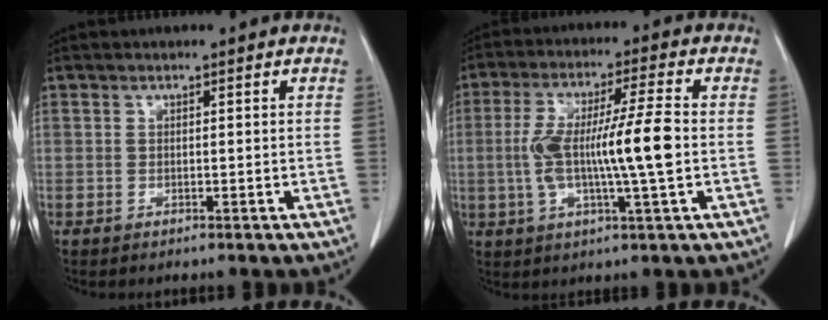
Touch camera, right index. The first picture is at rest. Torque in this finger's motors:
{"motor_torque": [0.68, -0.23, 0.34, 0.21]}